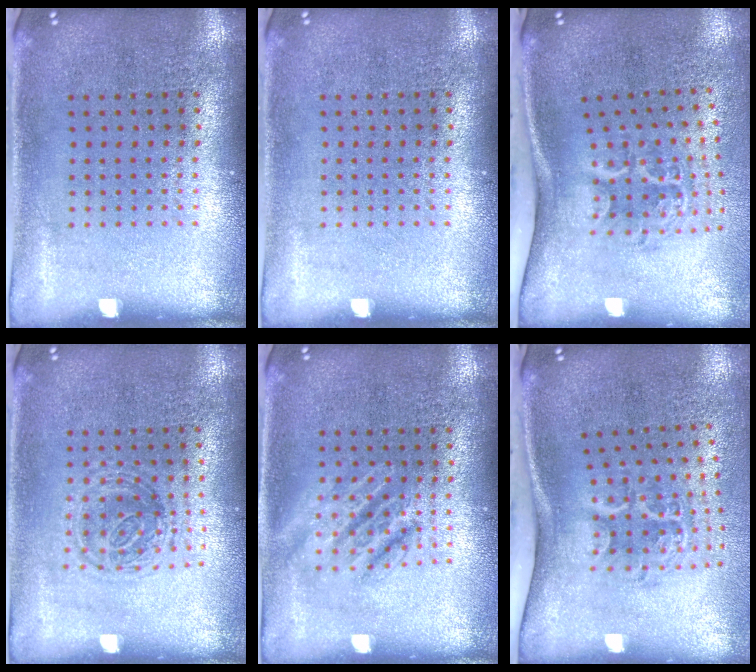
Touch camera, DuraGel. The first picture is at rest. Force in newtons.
{"total": 0.0}
{"total": 2.2, "press": 1.3, "slide": 1.8}
{"total": 1.2, "press": 1.0, "slide": 0.6}
{"total": 2.6, "press": 2.5, "slide": 0.3}
{"total": 2.2, "press": 1.3, "slide": 1.8}